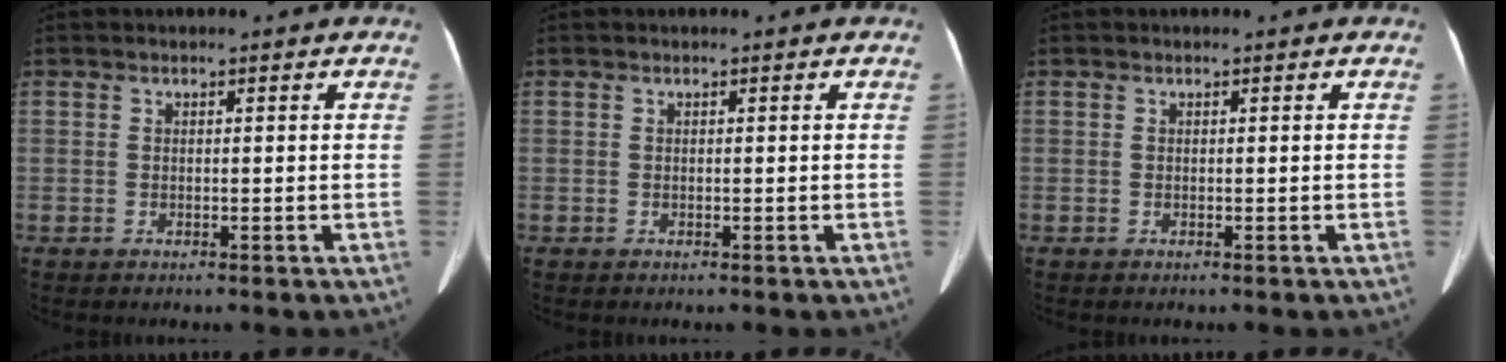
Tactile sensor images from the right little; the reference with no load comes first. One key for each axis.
{"total": 0.0}
{"total": 0.0}